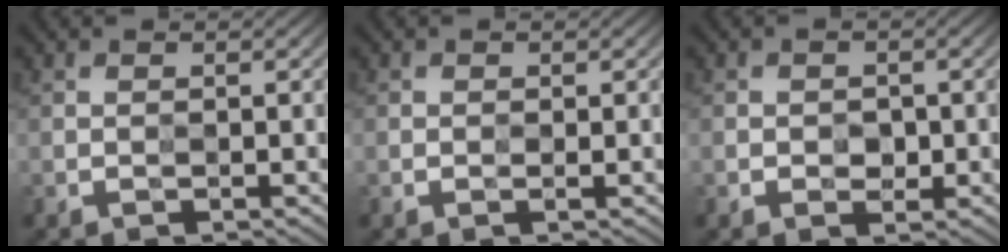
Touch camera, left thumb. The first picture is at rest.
{"total": 0.0}
{"total": 1.2, "force": [-0.2, 1.1, 0.3], "torque": [0.004, 0.001, -0.004]}